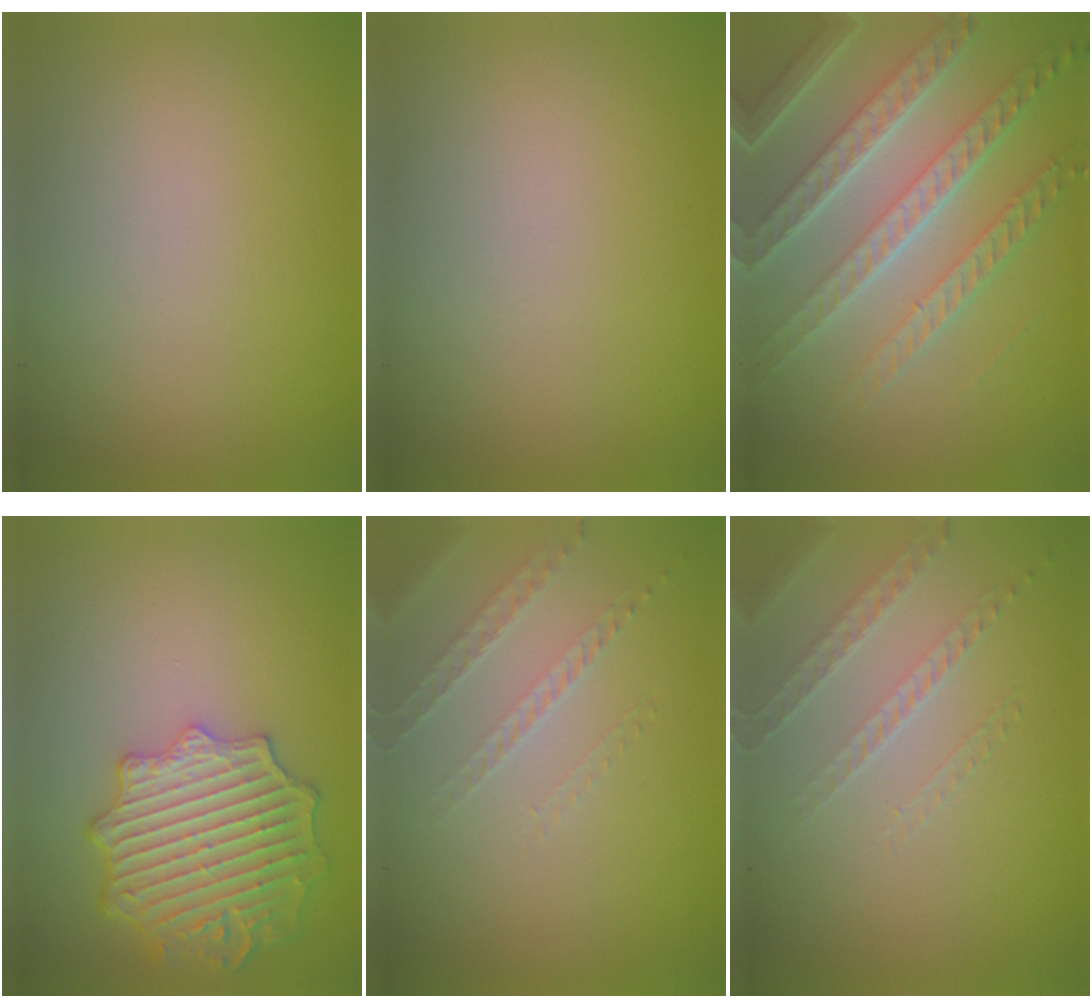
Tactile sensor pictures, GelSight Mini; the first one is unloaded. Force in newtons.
{"total": 0.0}
{"total": 7.2, "press": 5.2, "slide": 5.0}
{"total": 5.7, "press": 5.3, "slide": 2.1}
{"total": 1.3, "press": 0.9, "slide": 0.9}
{"total": 1.4, "press": 1.0, "slide": 0.9}